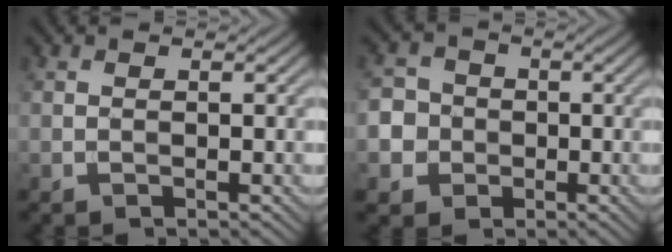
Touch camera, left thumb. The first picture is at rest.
{"total": 6.3, "force": [-1.4, 6.0, 1.5], "torque": [-0.049, 0.003, -0.053]}